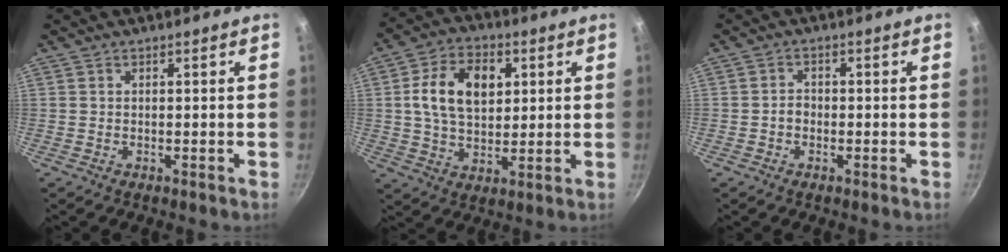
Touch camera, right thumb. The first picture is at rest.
{"total": 13.0, "force": [2.9, 8.6, 9.3], "torque": [-0.142, 0.003, 0.044]}
{"total": 1.9, "force": [-0.7, 1.4, 0.9], "torque": [-0.009, 0.014, -0.013]}